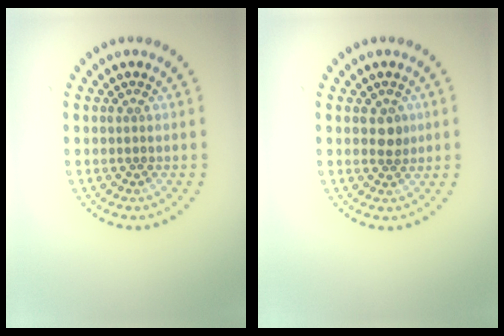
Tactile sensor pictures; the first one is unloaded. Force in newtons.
{"total": 1.5, "press": 1.4, "slide": 0.5}